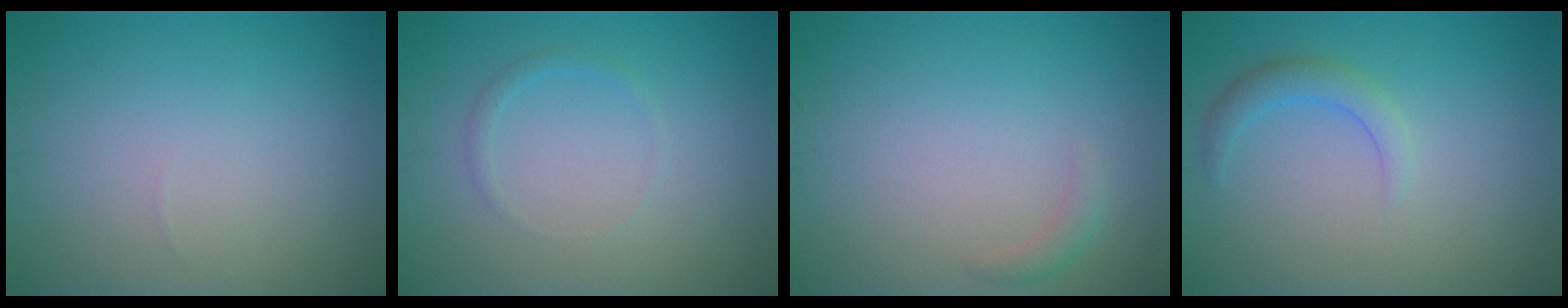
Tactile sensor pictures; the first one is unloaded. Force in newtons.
{"total": 0.8, "press": 0.8, "slide": 0.1}
{"total": 1.0, "press": 1.0, "slide": 0.1}
{"total": 2.0, "press": 2.0, "slide": 0.1}